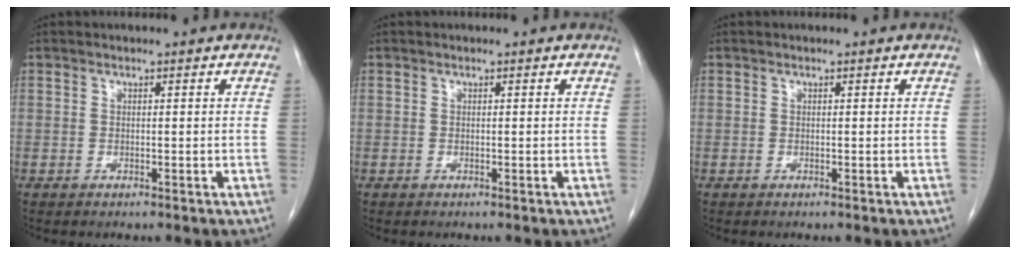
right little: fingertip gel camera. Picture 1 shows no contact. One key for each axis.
{"total": 0.0}
{"total": 0.0}